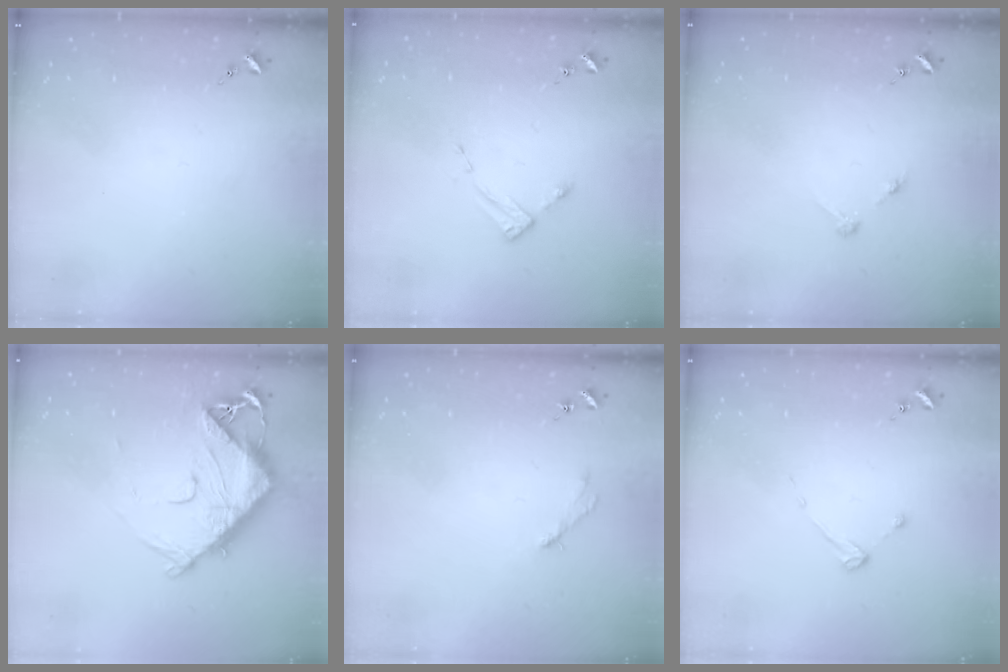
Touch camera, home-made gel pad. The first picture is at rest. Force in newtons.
{"total": 2.6, "press": 2.6, "slide": 0.4}
{"total": 2.8, "press": 2.8, "slide": 0.3}
{"total": 13.6, "press": 13.5, "slide": 1.4}
{"total": 2.5, "press": 2.5, "slide": 0.3}
{"total": 2.6, "press": 2.5, "slide": 0.4}